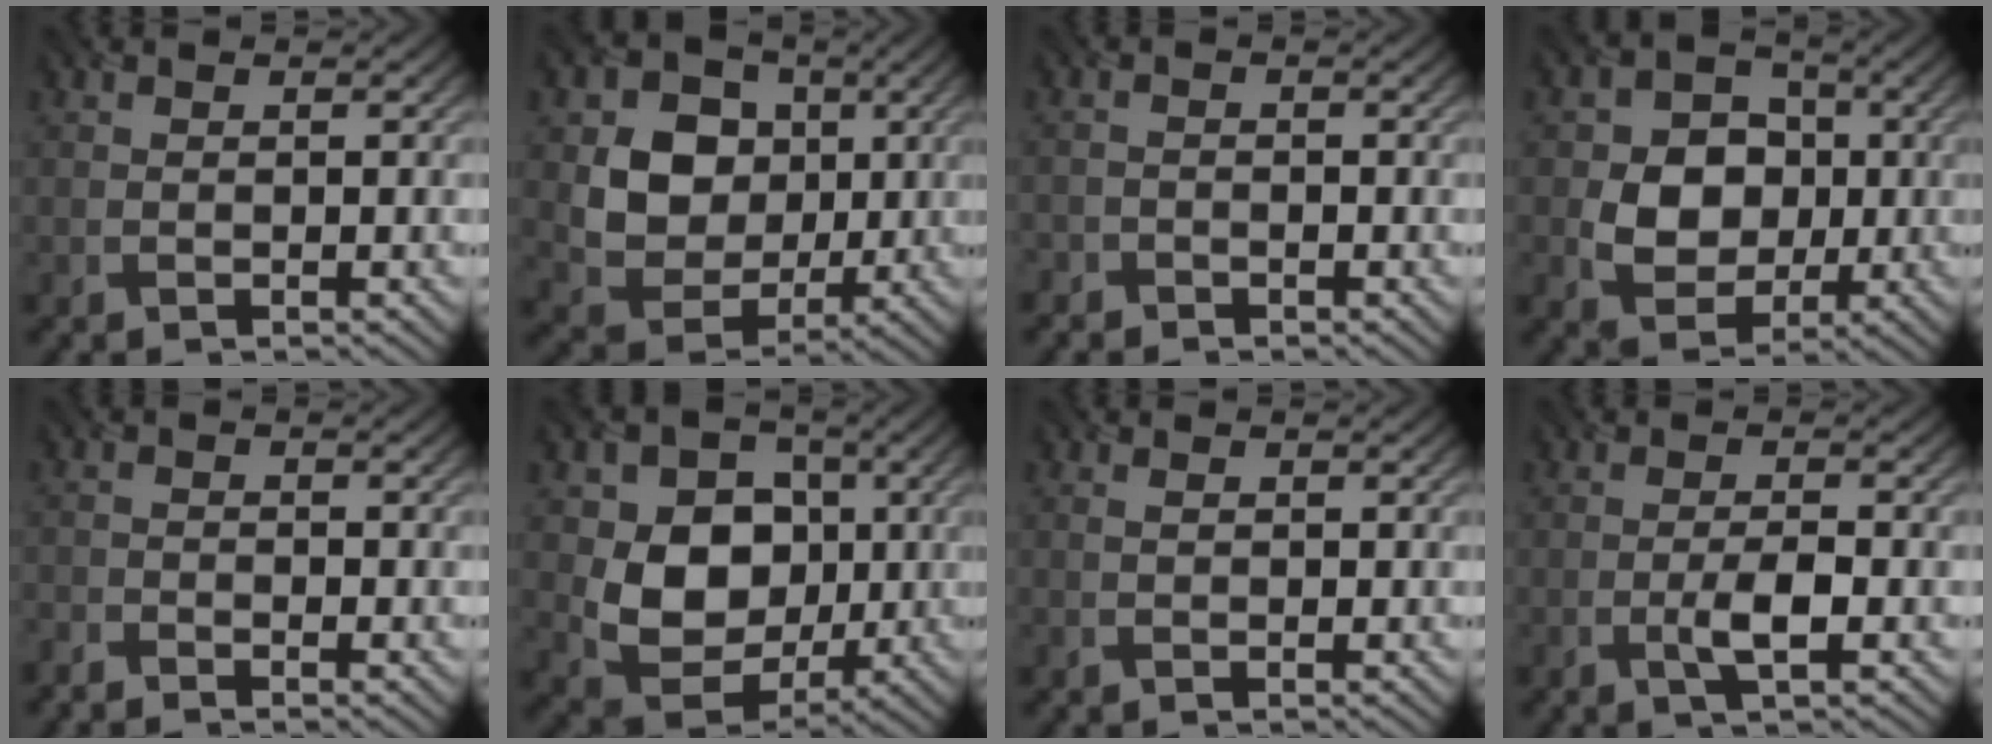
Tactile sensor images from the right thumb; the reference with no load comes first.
{"total": 10.1, "force": [1.7, 8.5, 5.2], "torque": [-0.111, -0.007, 0.028]}
{"total": 1.5, "force": [-1.2, 0.8, 0.0], "torque": [0.003, -0.001, -0.027]}
{"total": 8.7, "force": [-0.4, 7.3, 4.8], "torque": [-0.096, -0.003, -0.023]}
{"total": 1.9, "force": [-1.8, 0.4, 0.6], "torque": [-0.015, -0.009, -0.041]}
{"total": 10.5, "force": [0.5, 8.5, 6.2], "torque": [-0.123, -0.012, 0.001]}
{"total": 0.8, "force": [0.2, 0.4, 0.6], "torque": [-0.015, 0.001, 0.004]}
{"total": 3.2, "force": [-1.1, 0.7, 2.9], "torque": [-0.057, 0.003, -0.025]}